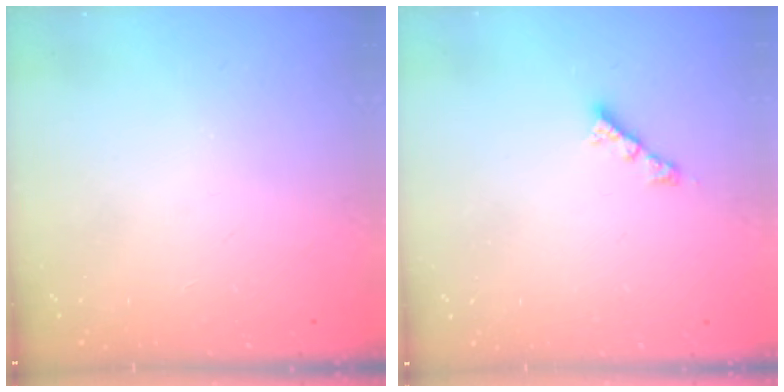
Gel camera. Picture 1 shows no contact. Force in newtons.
{"total": 2.6, "press": 2.6, "slide": 0.1}